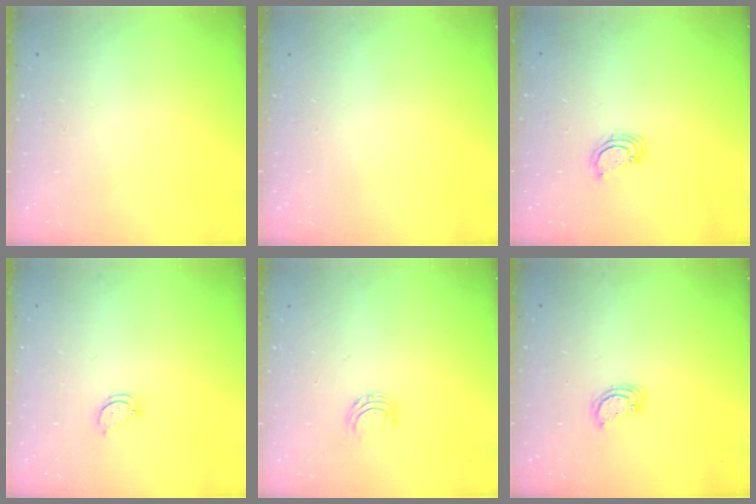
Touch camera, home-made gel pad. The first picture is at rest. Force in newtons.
{"total": 0.0}
{"total": 2.4, "press": 2.4, "slide": 0.2}
{"total": 2.8, "press": 2.8, "slide": 0.2}
{"total": 4.5, "press": 4.5, "slide": 0.4}
{"total": 3.0, "press": 2.9, "slide": 0.3}